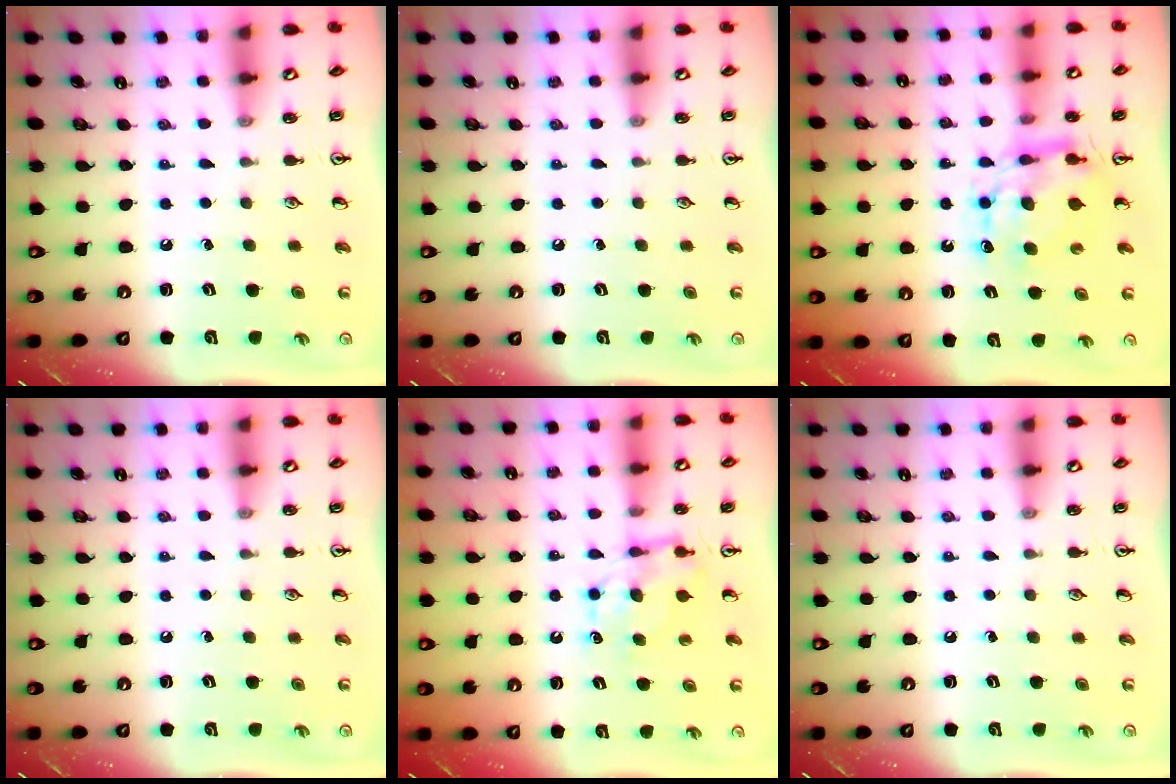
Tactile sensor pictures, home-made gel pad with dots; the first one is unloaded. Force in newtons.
{"total": 0.0}
{"total": 9.1, "press": 9.1, "slide": 0.3}
{"total": 0.0}
{"total": 7.1, "press": 7.1, "slide": 0.3}
{"total": 0.0}